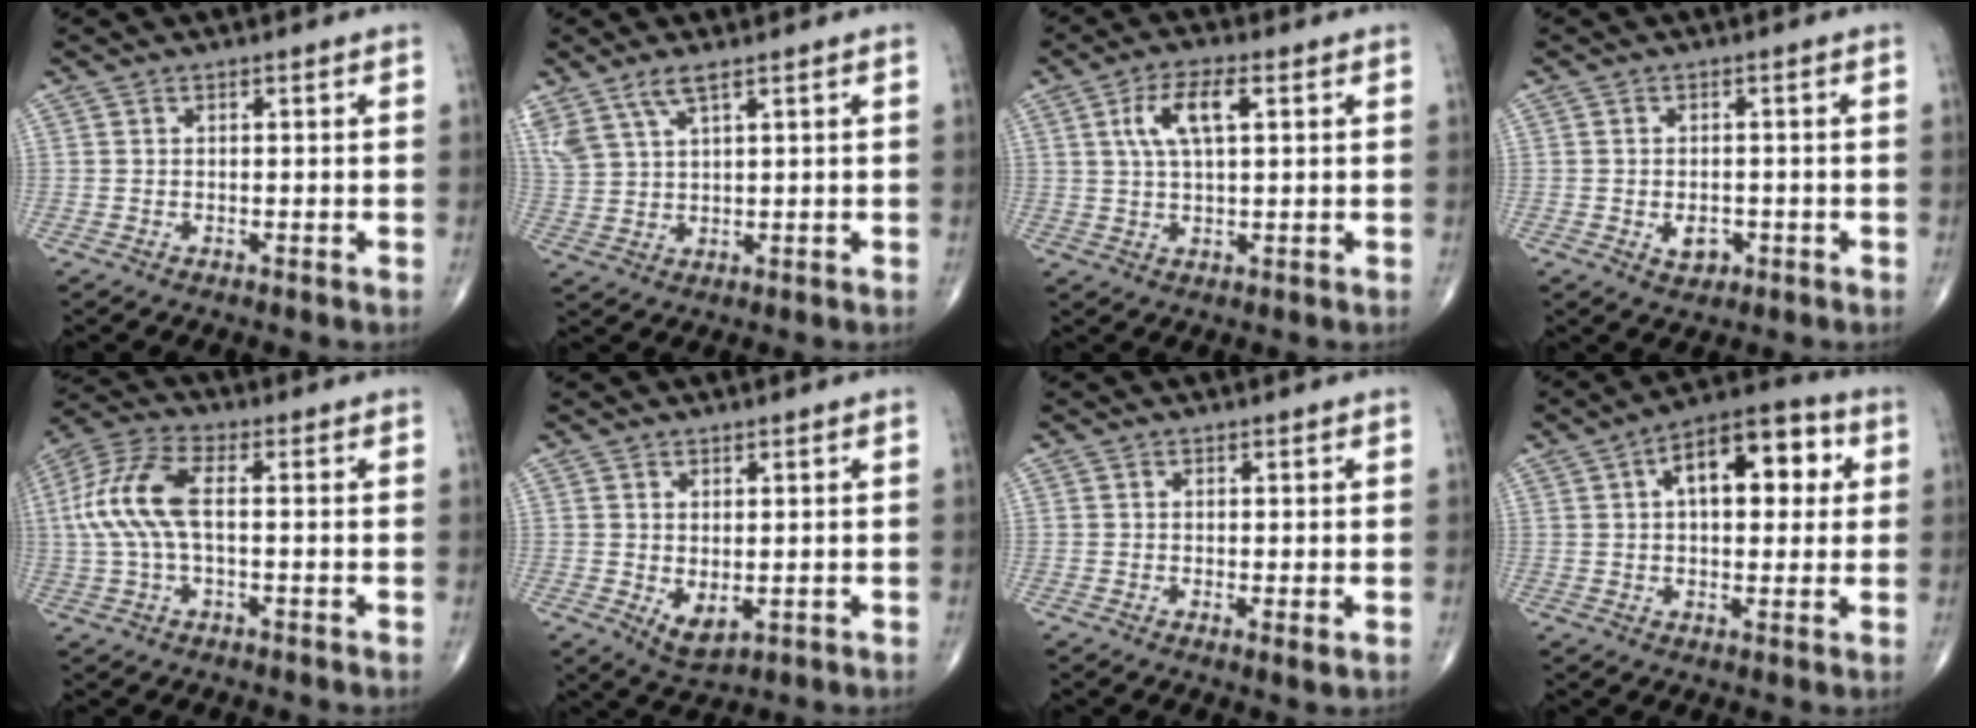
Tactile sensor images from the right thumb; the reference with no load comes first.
{"total": 7.0, "force": [4.6, 2.3, 4.8], "torque": [-0.114, -0.007, 0.101]}
{"total": 7.7, "force": [2.3, 2.9, 6.7], "torque": [-0.134, 0.007, 0.044]}
{"total": 3.2, "force": [-1.0, 2.2, 2.1], "torque": [-0.021, 0.003, -0.009]}
{"total": 11.5, "force": [0.5, 5.0, 10.3], "torque": [-0.247, 0.028, 0.005]}
{"total": 4.2, "force": [-0.4, 2.2, 3.5], "torque": [-0.051, -0.009, 0.007]}
{"total": 1.4, "force": [-0.2, 0.2, 1.4], "torque": [-0.028, -0.007, -0.004]}
{"total": 14.2, "force": [3.6, 7.3, 11.6], "torque": [-0.138, 0.023, 0.048]}